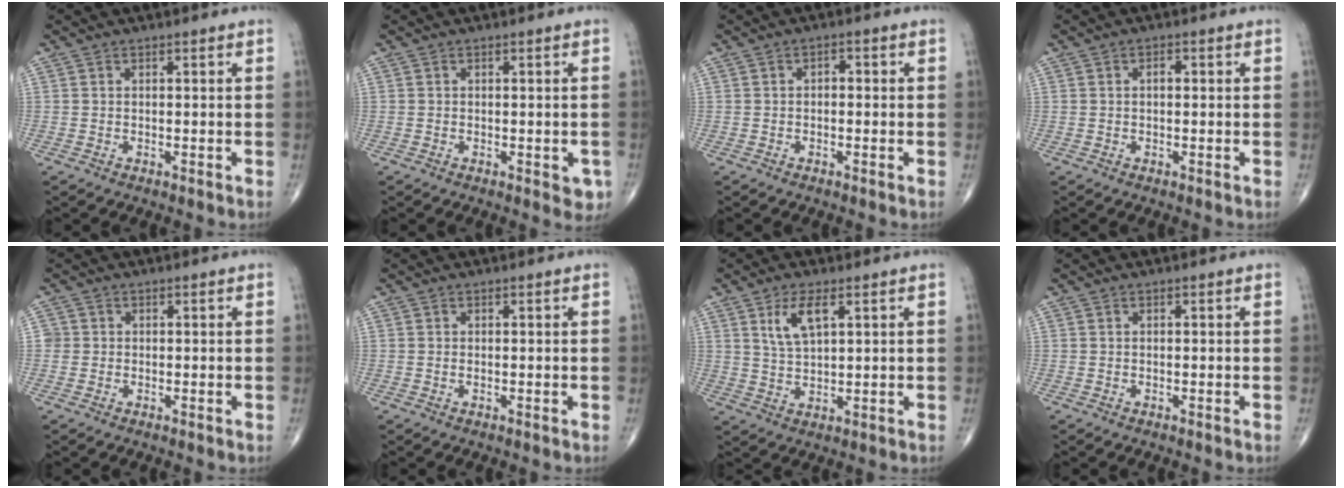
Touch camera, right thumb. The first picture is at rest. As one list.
[{"total": 2.9, "force": [-1.0, 1.5, 2.3], "torque": [-0.006, 0.000, -0.012]}, {"total": 1.6, "force": [-0.1, 1.0, 1.2], "torque": [-0.011, 0.007, -0.007]}, {"total": 1.3, "force": [0.1, 0.7, 1.1], "torque": [-0.017, 0.002, -0.001]}, {"total": 1.4, "force": [0.0, 1.4, 0.1], "torque": [0.007, 0.005, -0.003]}, {"total": 0.0}, {"total": 6.0, "force": [2.7, 2.3, 4.8], "torque": [-0.093, -0.011, 0.057]}, {"total": 0.0}]